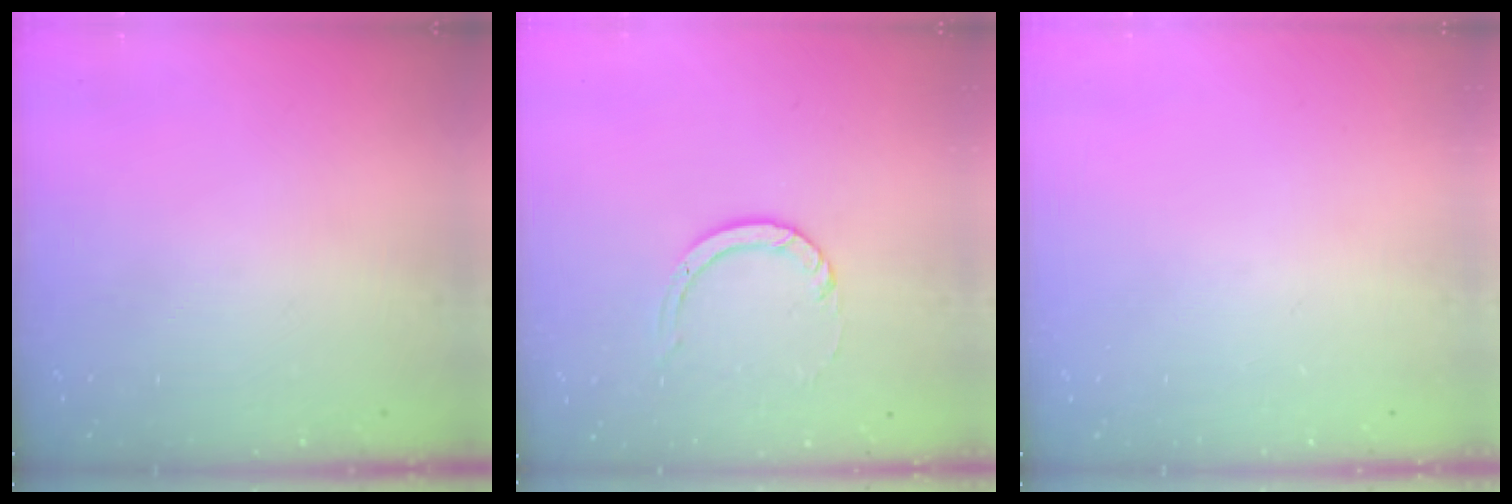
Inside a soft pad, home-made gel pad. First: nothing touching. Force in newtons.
{"total": 3.9, "press": 3.9, "slide": 0.4}
{"total": 0.0}